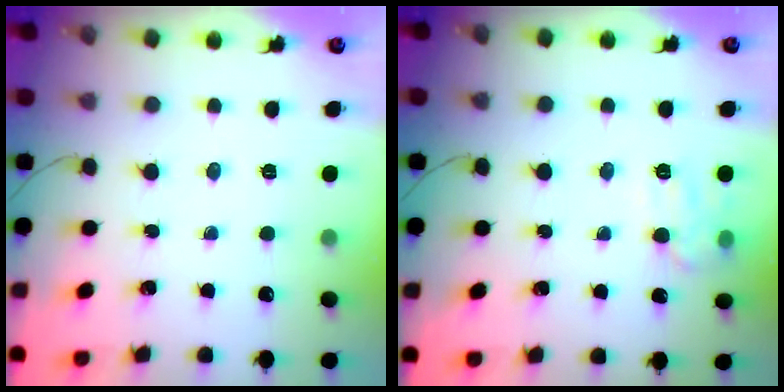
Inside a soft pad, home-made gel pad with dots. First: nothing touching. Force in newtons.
{"total": 9.3, "press": 9.3, "slide": 0.4}